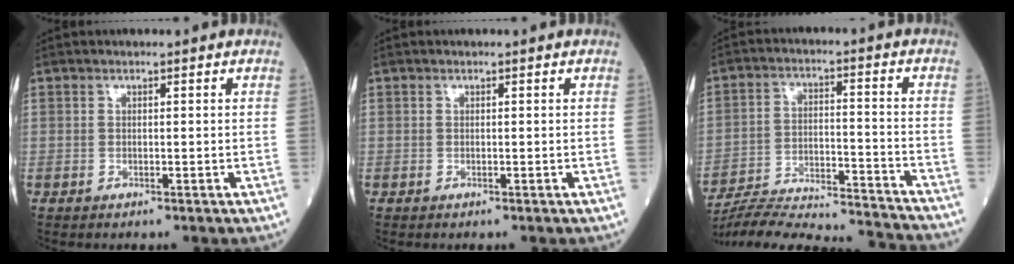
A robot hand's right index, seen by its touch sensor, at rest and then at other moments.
{"total": 0.0}
{"total": 21.7, "force": [-20.8, 0.2, 6.0], "torque": [-0.111, -0.013, -0.310]}